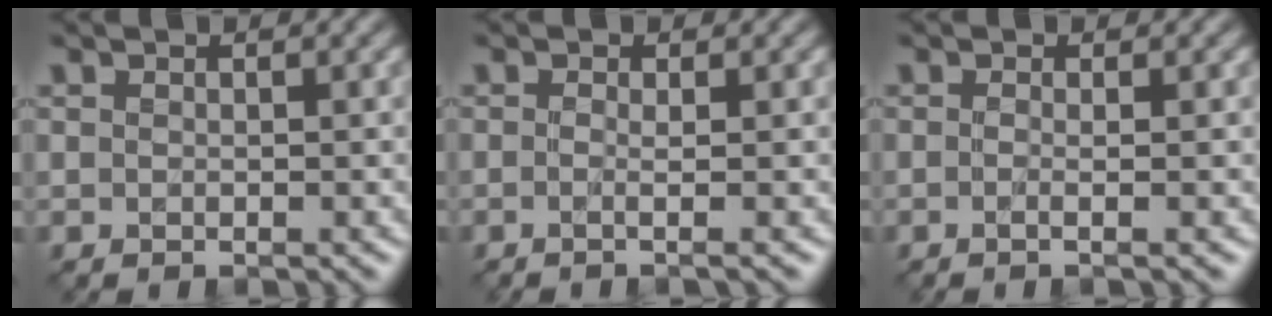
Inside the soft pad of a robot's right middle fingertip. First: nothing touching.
{"total": 1.8, "force": [-0.2, 0.7, 1.7], "torque": [-0.016, -0.011, -0.019]}
{"total": 2.0, "force": [0.0, 0.9, 1.8], "torque": [-0.016, -0.010, -0.021]}